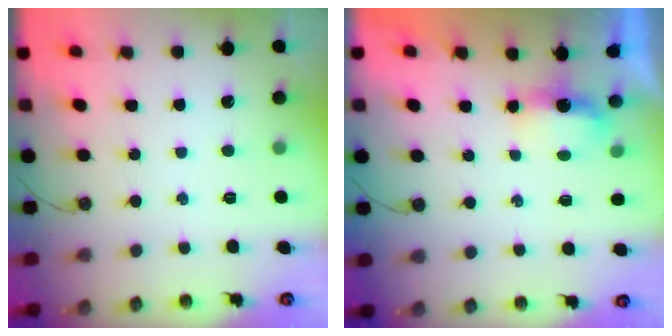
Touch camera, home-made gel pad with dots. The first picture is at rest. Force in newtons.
{"total": 3.8, "press": 3.7, "slide": 0.6}